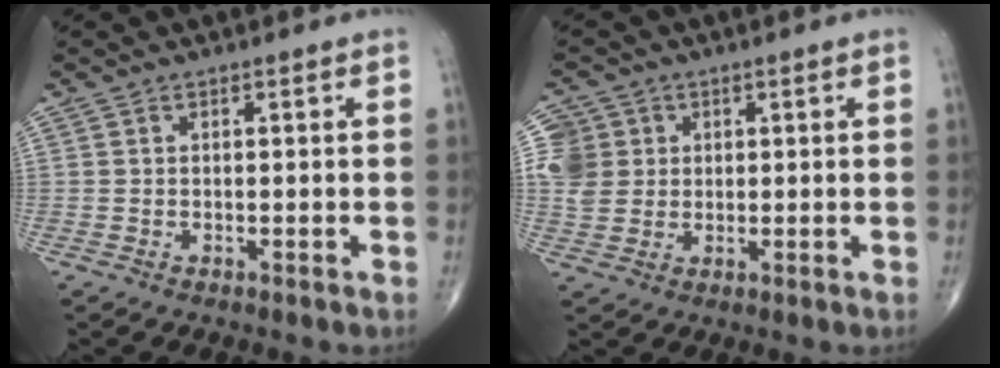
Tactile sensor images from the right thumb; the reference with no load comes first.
{"total": 7.0, "force": [1.7, 6.5, 2.1], "torque": [-0.025, 0.004, 0.032]}